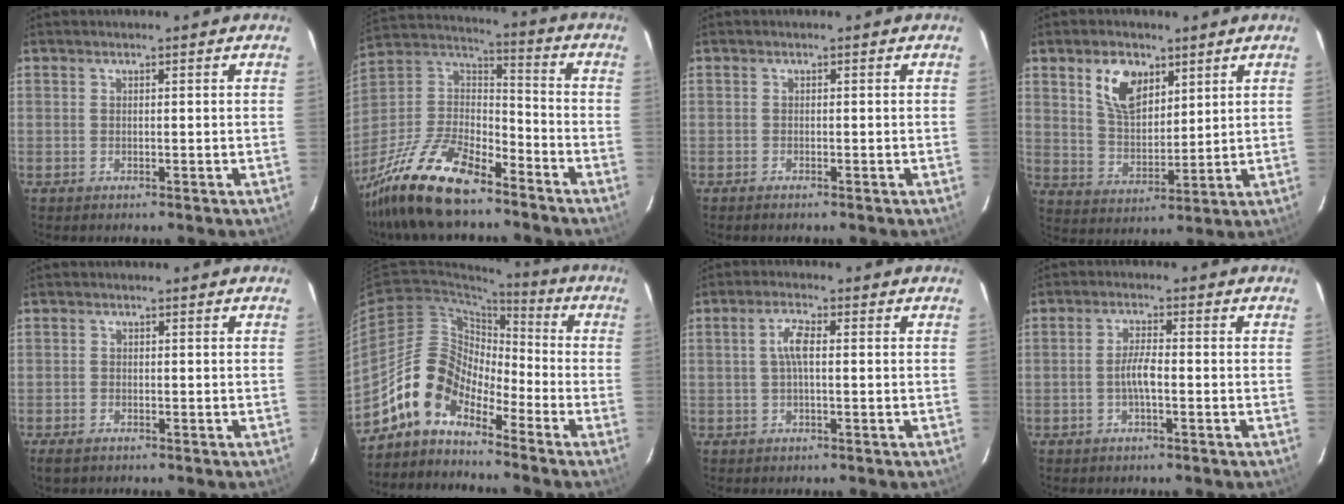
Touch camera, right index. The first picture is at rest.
{"total": 21.0, "force": [-15.3, 7.4, 12.3], "torque": [-0.266, -0.007, -0.280]}
{"total": 0.7, "force": [-0.7, 0.1, 0.2], "torque": [-0.006, -0.002, -0.014]}
{"total": 9.4, "force": [4.9, 5.4, 6.0], "torque": [-0.108, 0.012, 0.099]}
{"total": 2.3, "force": [-1.6, 1.4, 1.0], "torque": [-0.022, -0.003, -0.030]}
{"total": 10.7, "force": [-7.8, 5.7, 4.6], "torque": [-0.084, 0.032, -0.158]}
{"total": 3.6, "force": [0.2, 1.0, 3.4], "torque": [-0.070, 0.007, 0.004]}
{"total": 3.5, "force": [-1.1, 0.7, 3.3], "torque": [-0.067, 0.005, -0.020]}